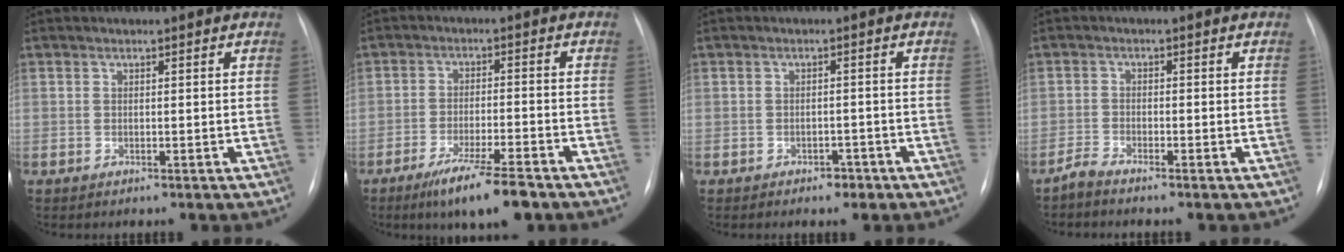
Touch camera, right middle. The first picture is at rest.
{"total": 9.0, "force": [-6.3, 0.7, 6.4], "torque": [-0.114, -0.022, -0.103]}
{"total": 2.0, "force": [-1.4, 1.2, 0.9], "torque": [-0.015, 0.005, -0.012]}
{"total": 1.9, "force": [-1.8, -0.3, 0.5], "torque": [-0.021, -0.008, -0.037]}